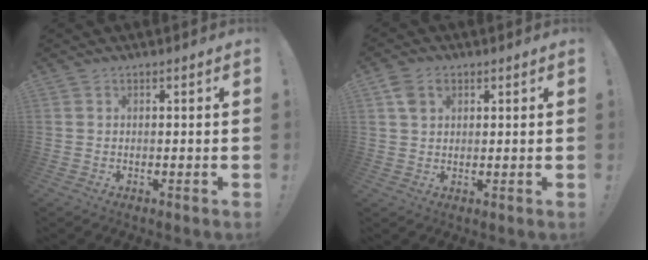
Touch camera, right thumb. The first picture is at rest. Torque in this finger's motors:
{"motor_torque": [-0.12, 0.56, 0.12, -0.09, 0.00]}